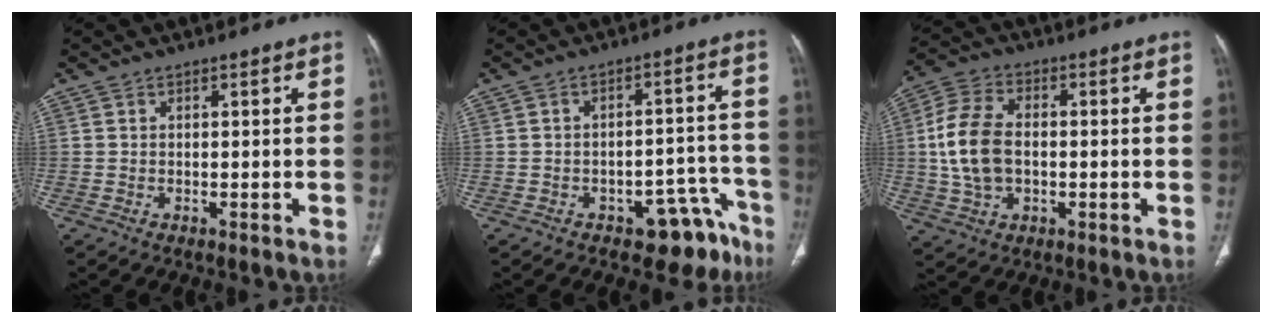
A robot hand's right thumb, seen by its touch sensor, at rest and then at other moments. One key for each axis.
{"total": 9.8, "fx": -6.5, "fy": 5.4, "fz": 4.9, "tx": -0.014, "ty": 0.069, "tz": -0.082}
{"total": 12.1, "fx": -0.1, "fy": 7.8, "fz": 9.2, "tx": -0.185, "ty": 0.015, "tz": -0.001}